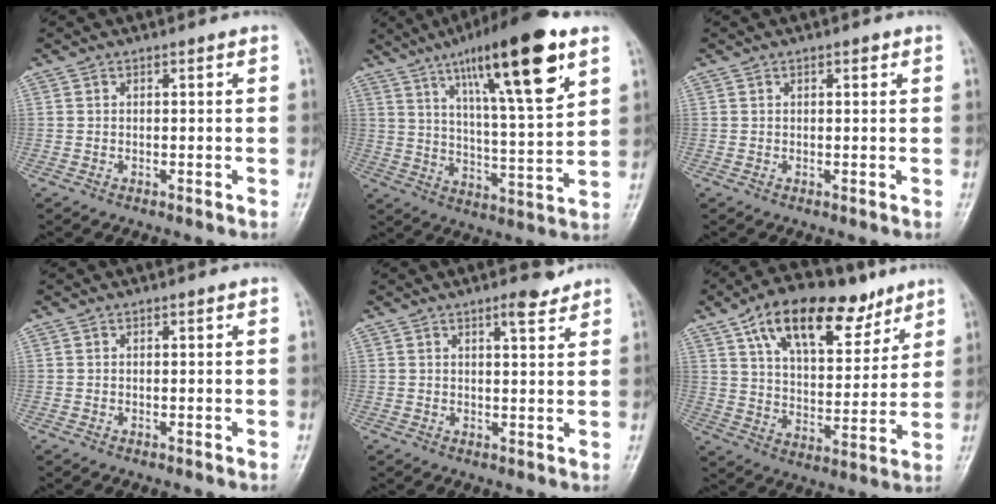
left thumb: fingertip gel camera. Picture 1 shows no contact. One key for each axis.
{"total": 20.7, "fx": 11.1, "fy": 3.7, "fz": 17.0, "tx": -0.253, "ty": -0.037, "tz": 0.181}
{"total": 1.1, "fx": 0.6, "fy": 0.5, "fz": 0.7, "tx": -0.008, "ty": 0.000, "tz": 0.007}
{"total": 0.0}
{"total": 3.6, "fx": 2.7, "fy": 0.9, "fz": 2.3, "tx": -0.030, "ty": -0.018, "tz": 0.039}
{"total": 19.1, "fx": 11.2, "fy": 9.5, "fz": 12.2, "tx": -0.155, "ty": -0.032, "tz": 0.188}